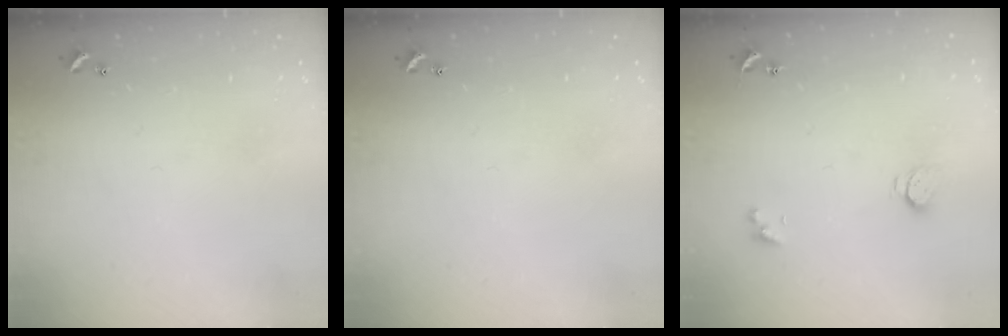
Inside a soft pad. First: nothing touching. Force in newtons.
{"total": 0.0}
{"total": 2.4, "press": 2.3, "slide": 0.4}